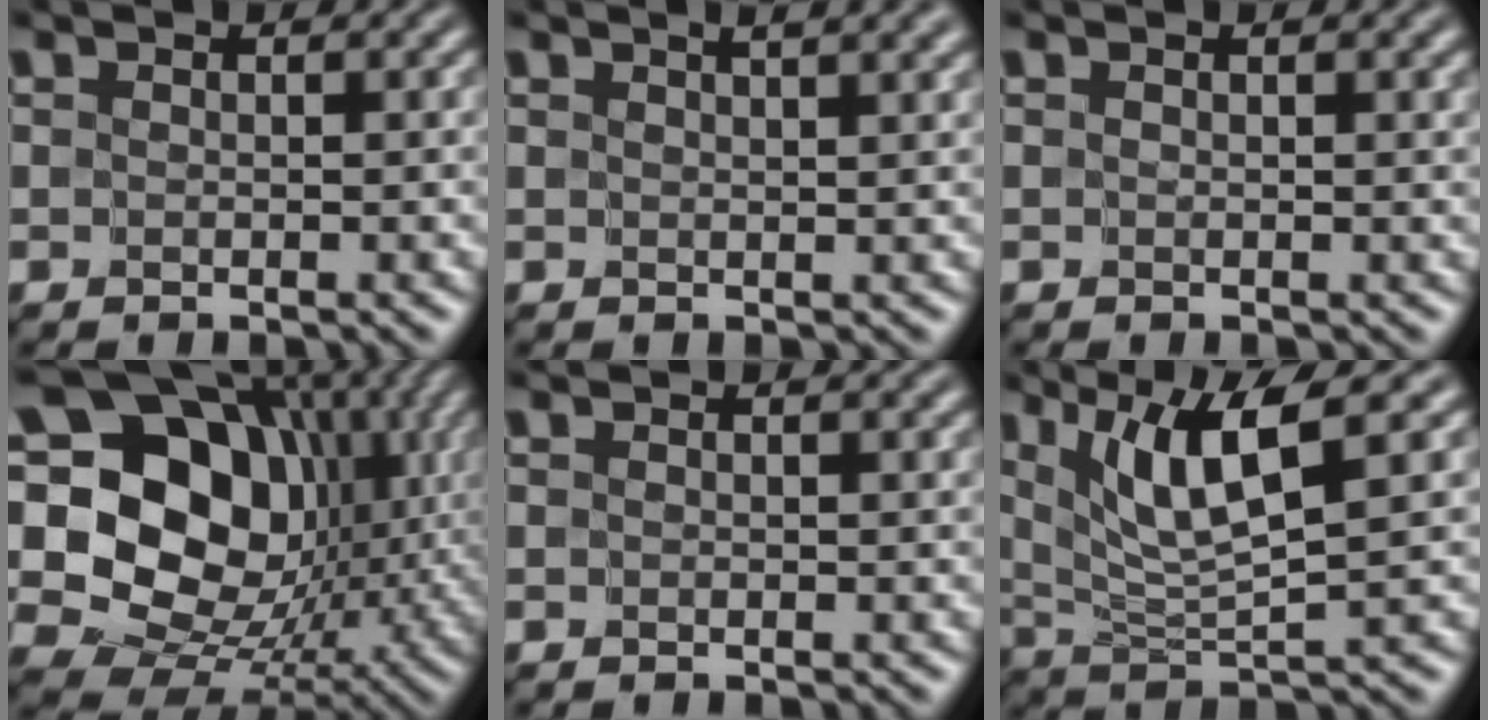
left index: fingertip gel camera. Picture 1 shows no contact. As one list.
[{"total": 4.9, "force": [3.3, 1.9, 3.1], "torque": [-0.013, 0.026, 0.019]}, {"total": 1.2, "force": [0.7, 0.1, 1.0], "torque": [-0.010, -0.003, 0.010]}, {"total": 19.0, "force": [3.2, 15.2, 11.0], "torque": [-0.211, 0.022, 0.059]}, {"total": 0.8, "force": [0.6, 0.3, 0.5], "torque": [-0.003, -0.003, 0.008]}, {"total": 6.6, "force": [2.8, 1.1, 5.9], "torque": [-0.105, -0.001, 0.055]}]